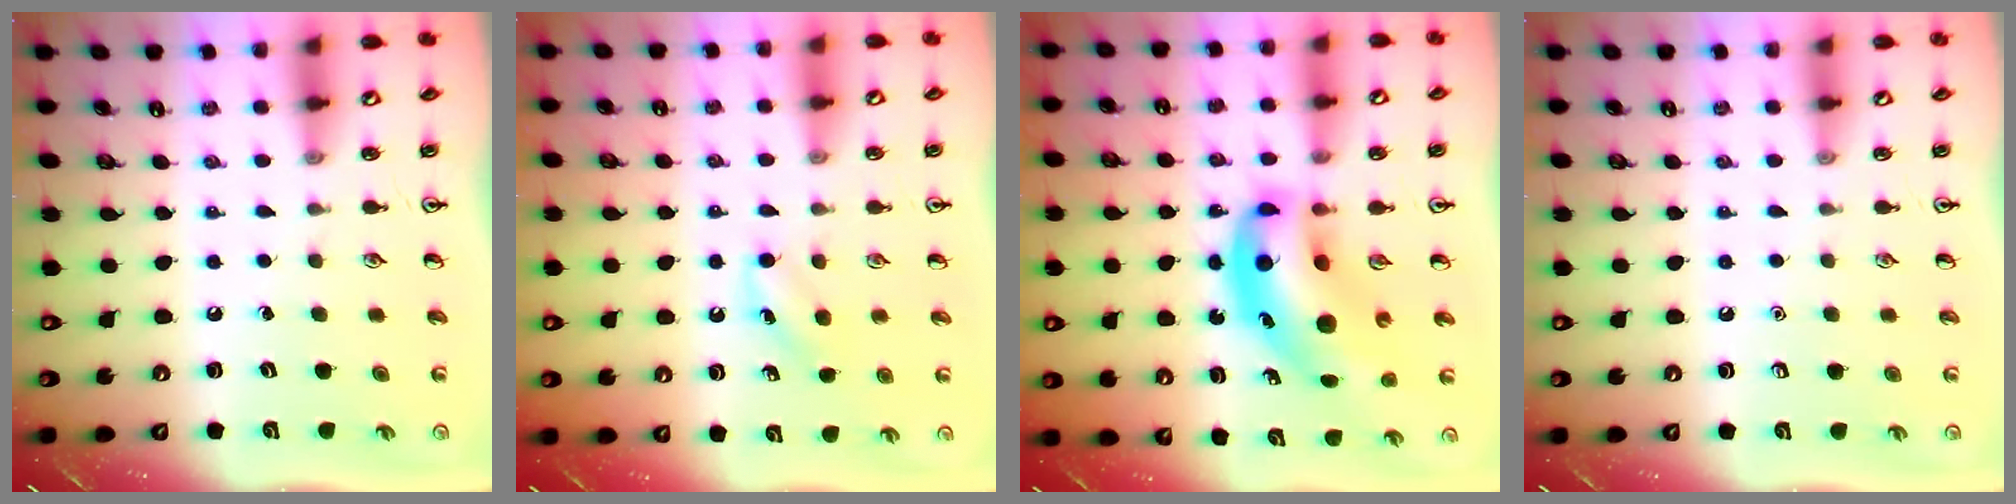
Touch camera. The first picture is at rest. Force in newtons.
{"total": 4.1, "press": 3.9, "slide": 1.3}
{"total": 15.4, "press": 14.8, "slide": 4.5}
{"total": 0.0}